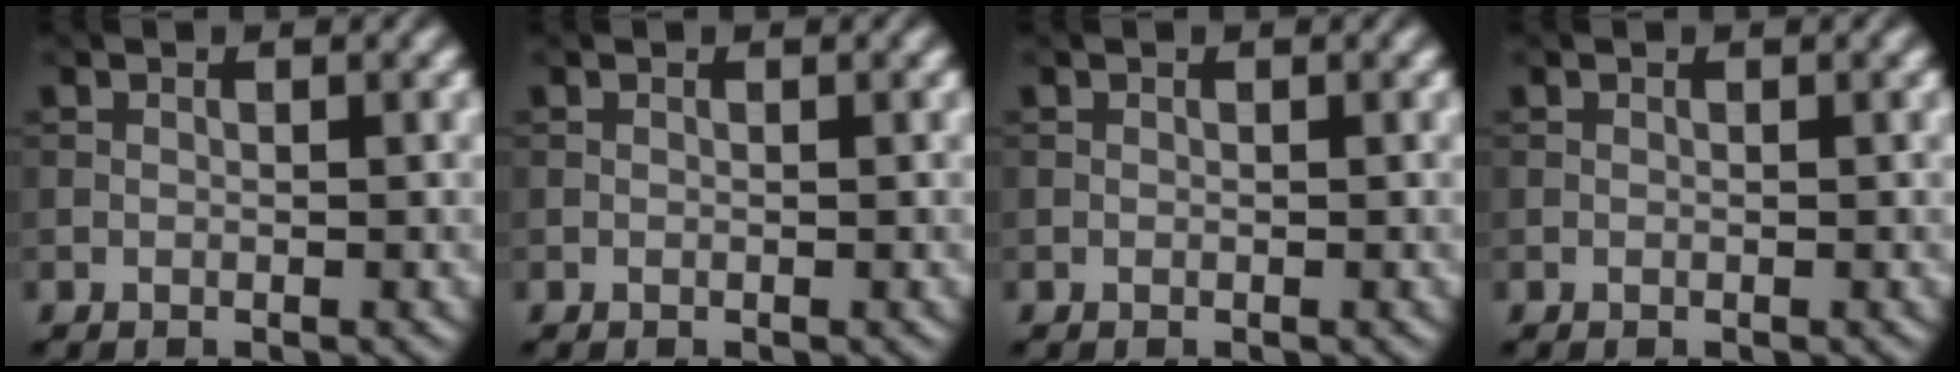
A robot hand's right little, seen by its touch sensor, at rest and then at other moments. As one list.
[{"total": 0.0}, {"total": 0.0}, {"total": 0.0}]